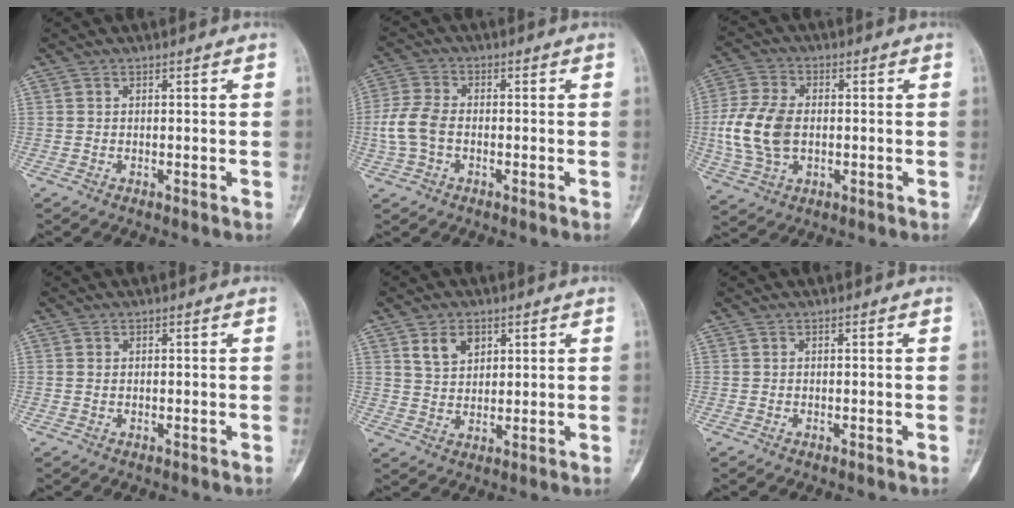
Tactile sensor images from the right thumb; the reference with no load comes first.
{"total": 6.9, "force": [-1.1, 4.5, 5.2], "torque": [-0.122, 0.016, -0.025]}
{"total": 11.9, "force": [-0.5, 7.6, 9.1], "torque": [-0.195, 0.006, -0.008]}
{"total": 0.7, "force": [0.2, 0.5, 0.5], "torque": [-0.013, 0.002, 0.006]}
{"total": 5.5, "force": [2.8, 3.7, 2.9], "torque": [-0.035, -0.017, 0.055]}
{"total": 0.0}